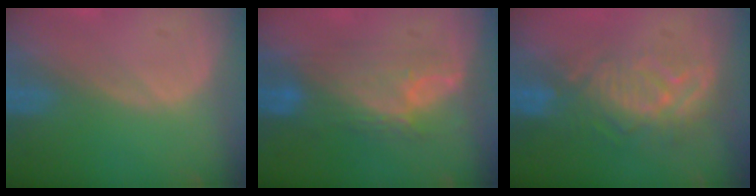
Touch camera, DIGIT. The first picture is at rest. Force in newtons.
{"total": 7.3, "press": 7.2, "slide": 1.3}
{"total": 9.5, "press": 8.2, "slide": 4.7}